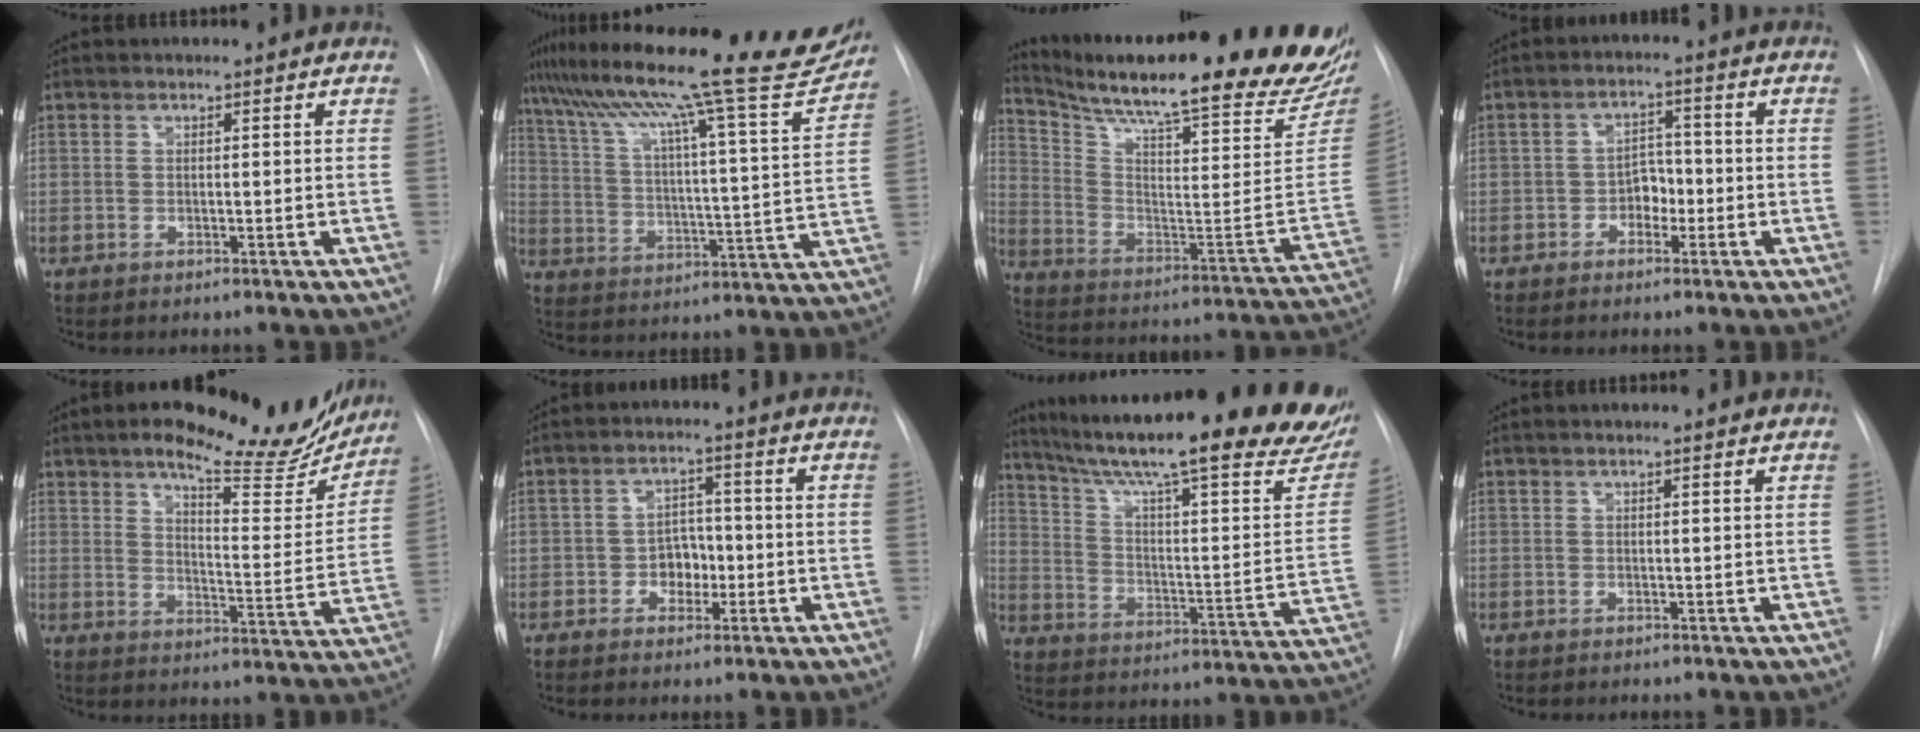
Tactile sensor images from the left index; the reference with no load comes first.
{"total": 27.9, "force": [23.7, 2.1, 14.6], "torque": [-0.244, -0.026, 0.318]}
{"total": 31.8, "force": [26.9, 2.8, 16.8], "torque": [-0.274, -0.096, 0.366]}
{"total": 3.8, "force": [-1.5, 2.6, 2.3], "torque": [-0.032, 0.010, -0.029]}
{"total": 19.6, "force": [16.2, 5.2, 9.6], "torque": [-0.120, -0.026, 0.204]}
{"total": 4.4, "force": [-1.2, 3.3, 2.7], "torque": [-0.040, 0.009, -0.019]}
{"total": 34.2, "force": [27.1, 5.1, 20.2], "torque": [-0.264, -0.061, 0.359]}
{"total": 0.8, "force": [0.7, -0.1, 0.5], "torque": [-0.010, 0.013, 0.012]}